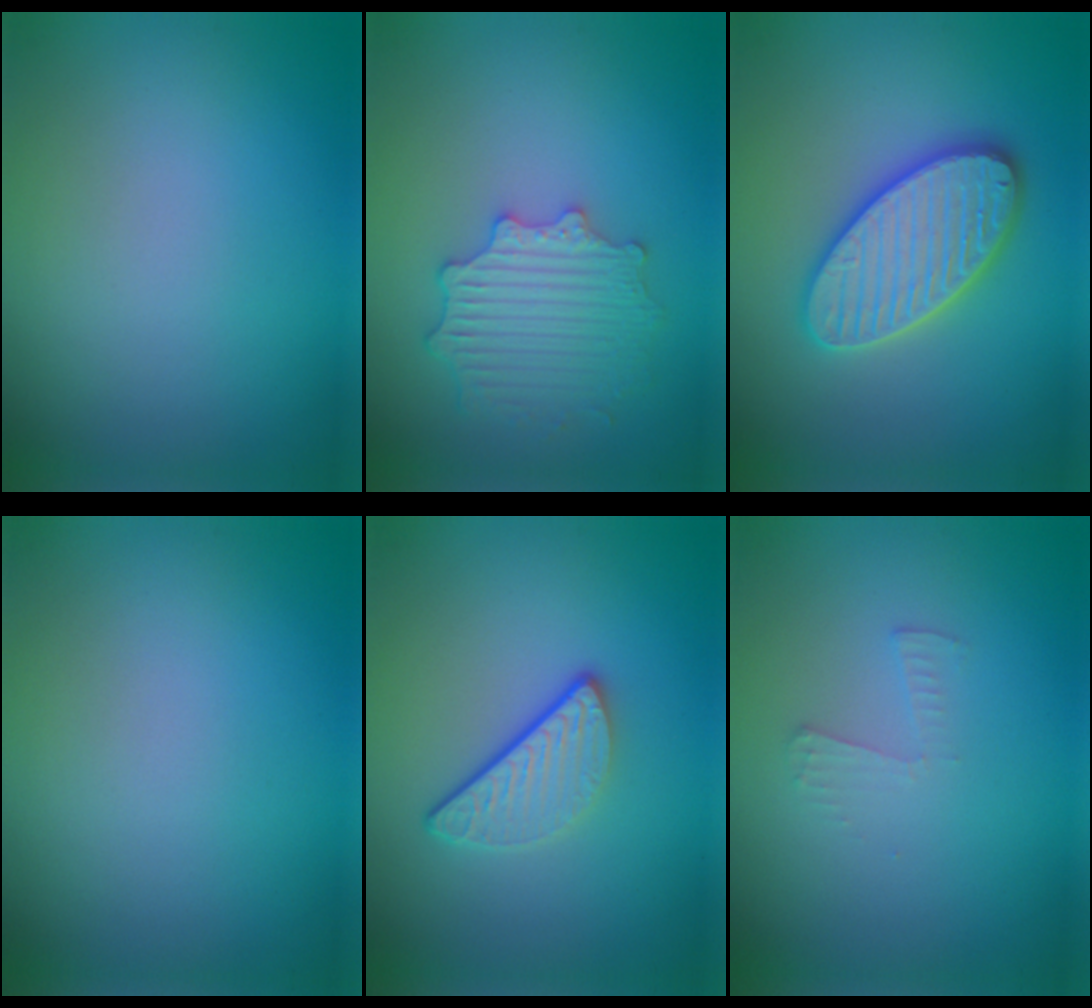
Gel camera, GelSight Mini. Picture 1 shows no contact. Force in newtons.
{"total": 4.5, "press": 3.8, "slide": 2.4}
{"total": 5.8, "press": 5.8, "slide": 0.7}
{"total": 0.0}
{"total": 3.2, "press": 2.4, "slide": 2.1}
{"total": 1.0, "press": 1.0, "slide": 0.0}